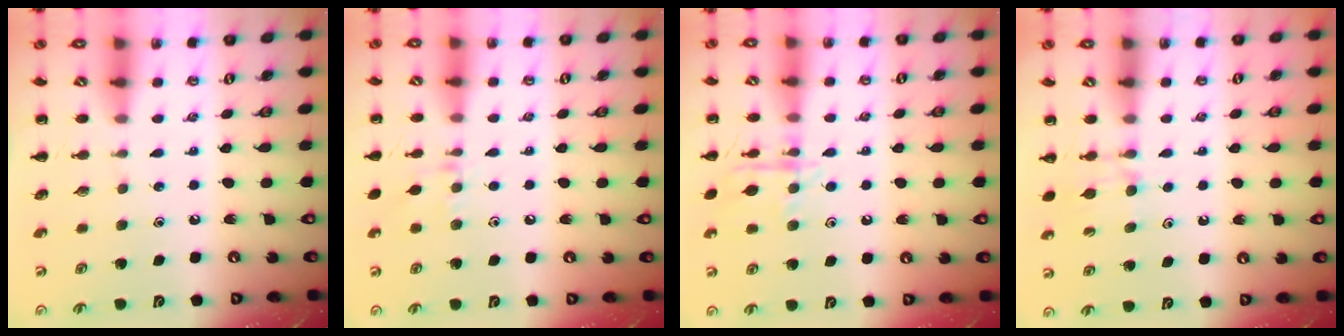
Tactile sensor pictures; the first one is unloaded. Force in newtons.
{"total": 7.0, "press": 6.7, "slide": 1.9}
{"total": 11.7, "press": 11.7, "slide": 0.6}
{"total": 7.2, "press": 6.9, "slide": 1.9}